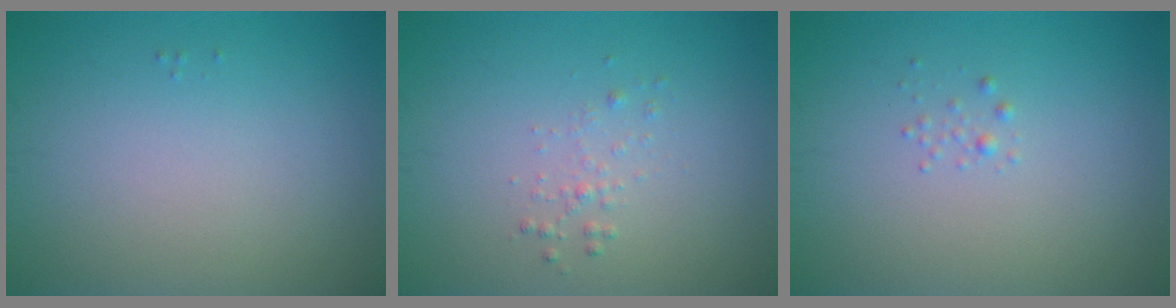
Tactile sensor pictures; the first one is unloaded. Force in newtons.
{"total": 0.9, "press": 0.9, "slide": 0.0}
{"total": 0.6, "press": 0.6, "slide": 0.0}